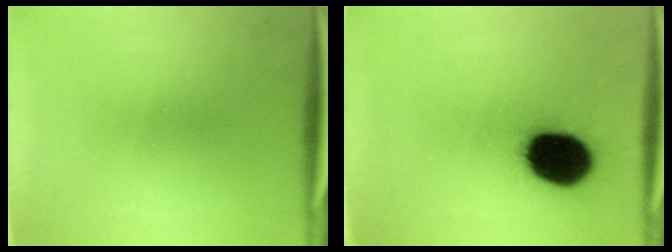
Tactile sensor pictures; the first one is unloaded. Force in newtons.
{"total": 18.2}